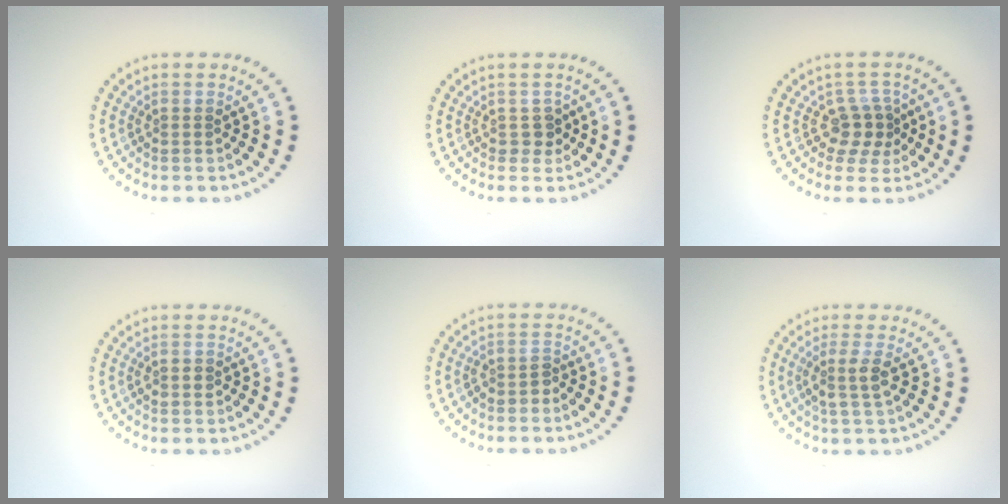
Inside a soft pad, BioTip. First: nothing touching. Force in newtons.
{"total": 1.3, "press": 1.2, "slide": 0.6}
{"total": 2.6, "press": 2.1, "slide": 1.5}
{"total": 1.4, "press": 1.4, "slide": 0.2}
{"total": 1.2, "press": 1.0, "slide": 0.7}
{"total": 2.2, "press": 1.9, "slide": 1.1}